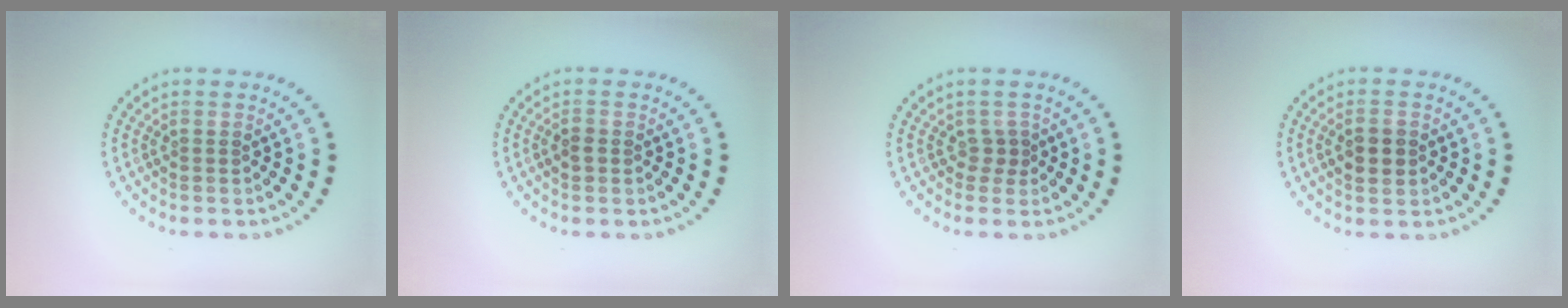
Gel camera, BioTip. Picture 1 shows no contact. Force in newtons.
{"total": 1.1, "press": 1.1, "slide": 0.1}
{"total": 1.1, "press": 0.7, "slide": 0.8}
{"total": 2.4, "press": 2.4, "slide": 0.2}